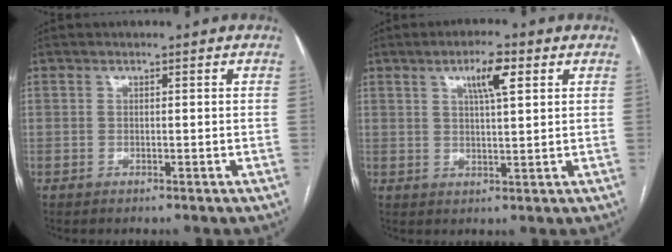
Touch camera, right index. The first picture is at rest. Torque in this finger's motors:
{"motor_torque": [0.70, 0.64, 0.16, 0.04]}